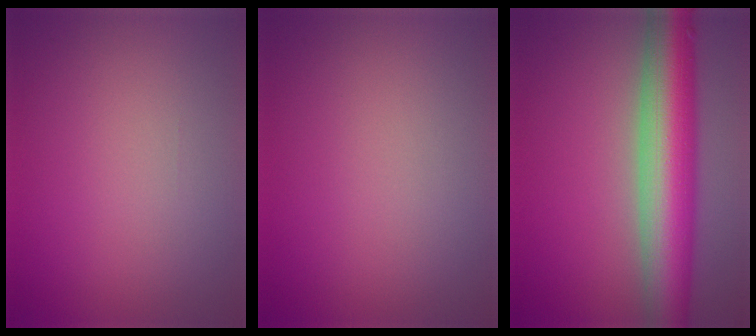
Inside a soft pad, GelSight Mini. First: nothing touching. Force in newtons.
{"total": 0.0}
{"total": 10.2, "press": 10.2, "slide": 0.6}